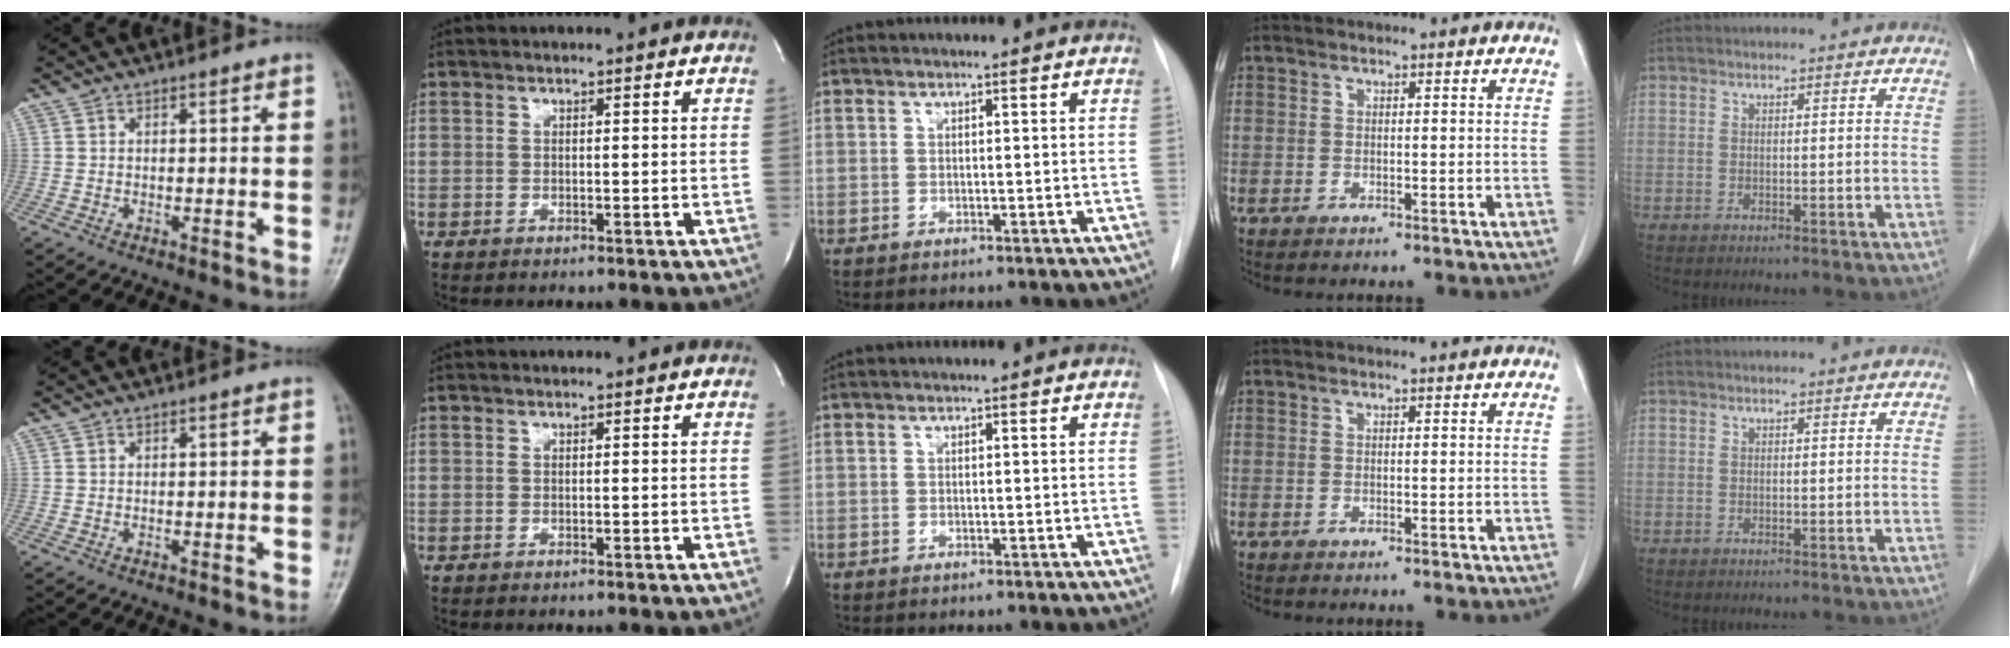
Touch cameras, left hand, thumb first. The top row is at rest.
{}